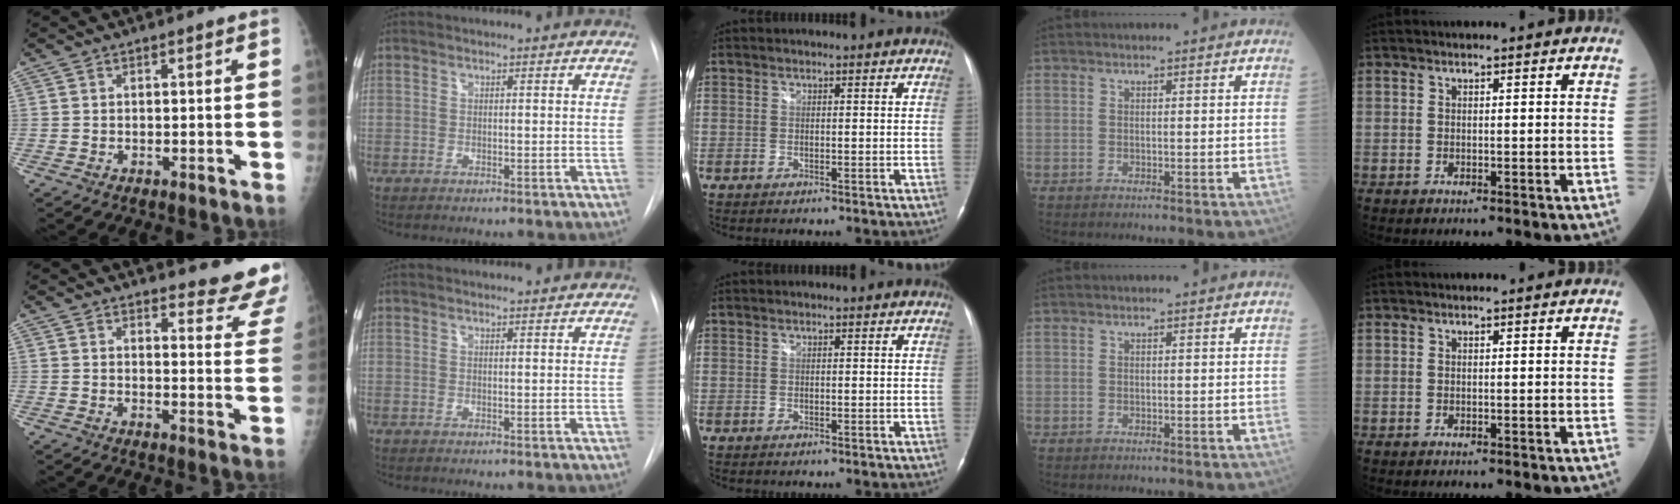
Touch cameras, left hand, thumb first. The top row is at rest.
{"thumb": {"total": 12.4, "force": [12.0, 1.9, 2.6], "torque": [0.005, -0.113, 0.117]}, "index": {"total": 3.9, "force": [3.7, 1.2, 0.7], "torque": [-0.002, 0.006, 0.030]}}